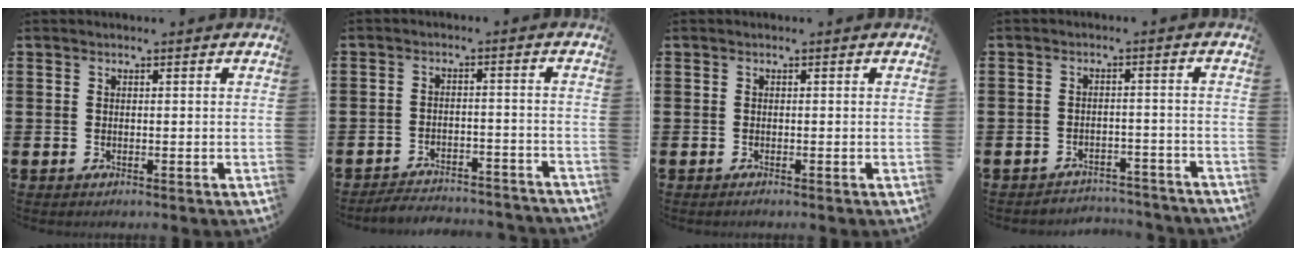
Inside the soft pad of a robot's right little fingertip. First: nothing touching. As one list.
[{"total": 3.1, "force": [-3.1, 0.2, 0.1], "torque": [-0.006, 0.006, -0.066]}, {"total": 0.0}, {"total": 2.7, "force": [-2.7, 0.2, -0.3], "torque": [-0.003, 0.004, -0.059]}]